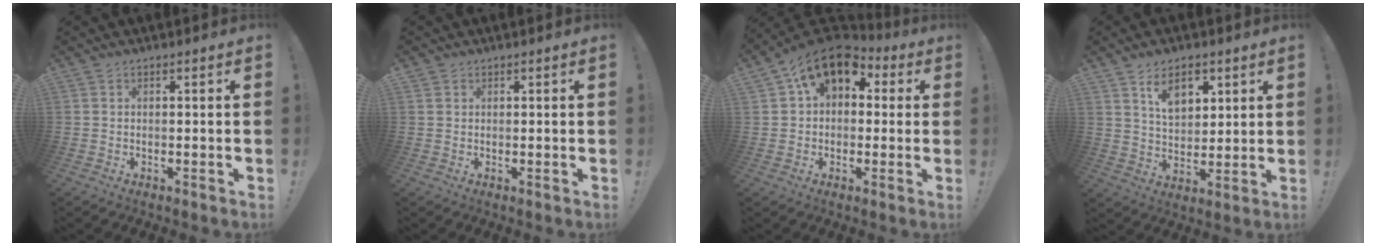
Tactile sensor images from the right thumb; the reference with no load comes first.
{"total": 0.9, "force": [0.6, 0.5, 0.2], "torque": [-0.008, 0.003, 0.014]}
{"total": 12.1, "force": [6.1, 7.8, 6.9], "torque": [-0.108, -0.030, 0.114]}
{"total": 10.0, "force": [5.9, 6.0, 5.4], "torque": [-0.080, -0.024, 0.109]}